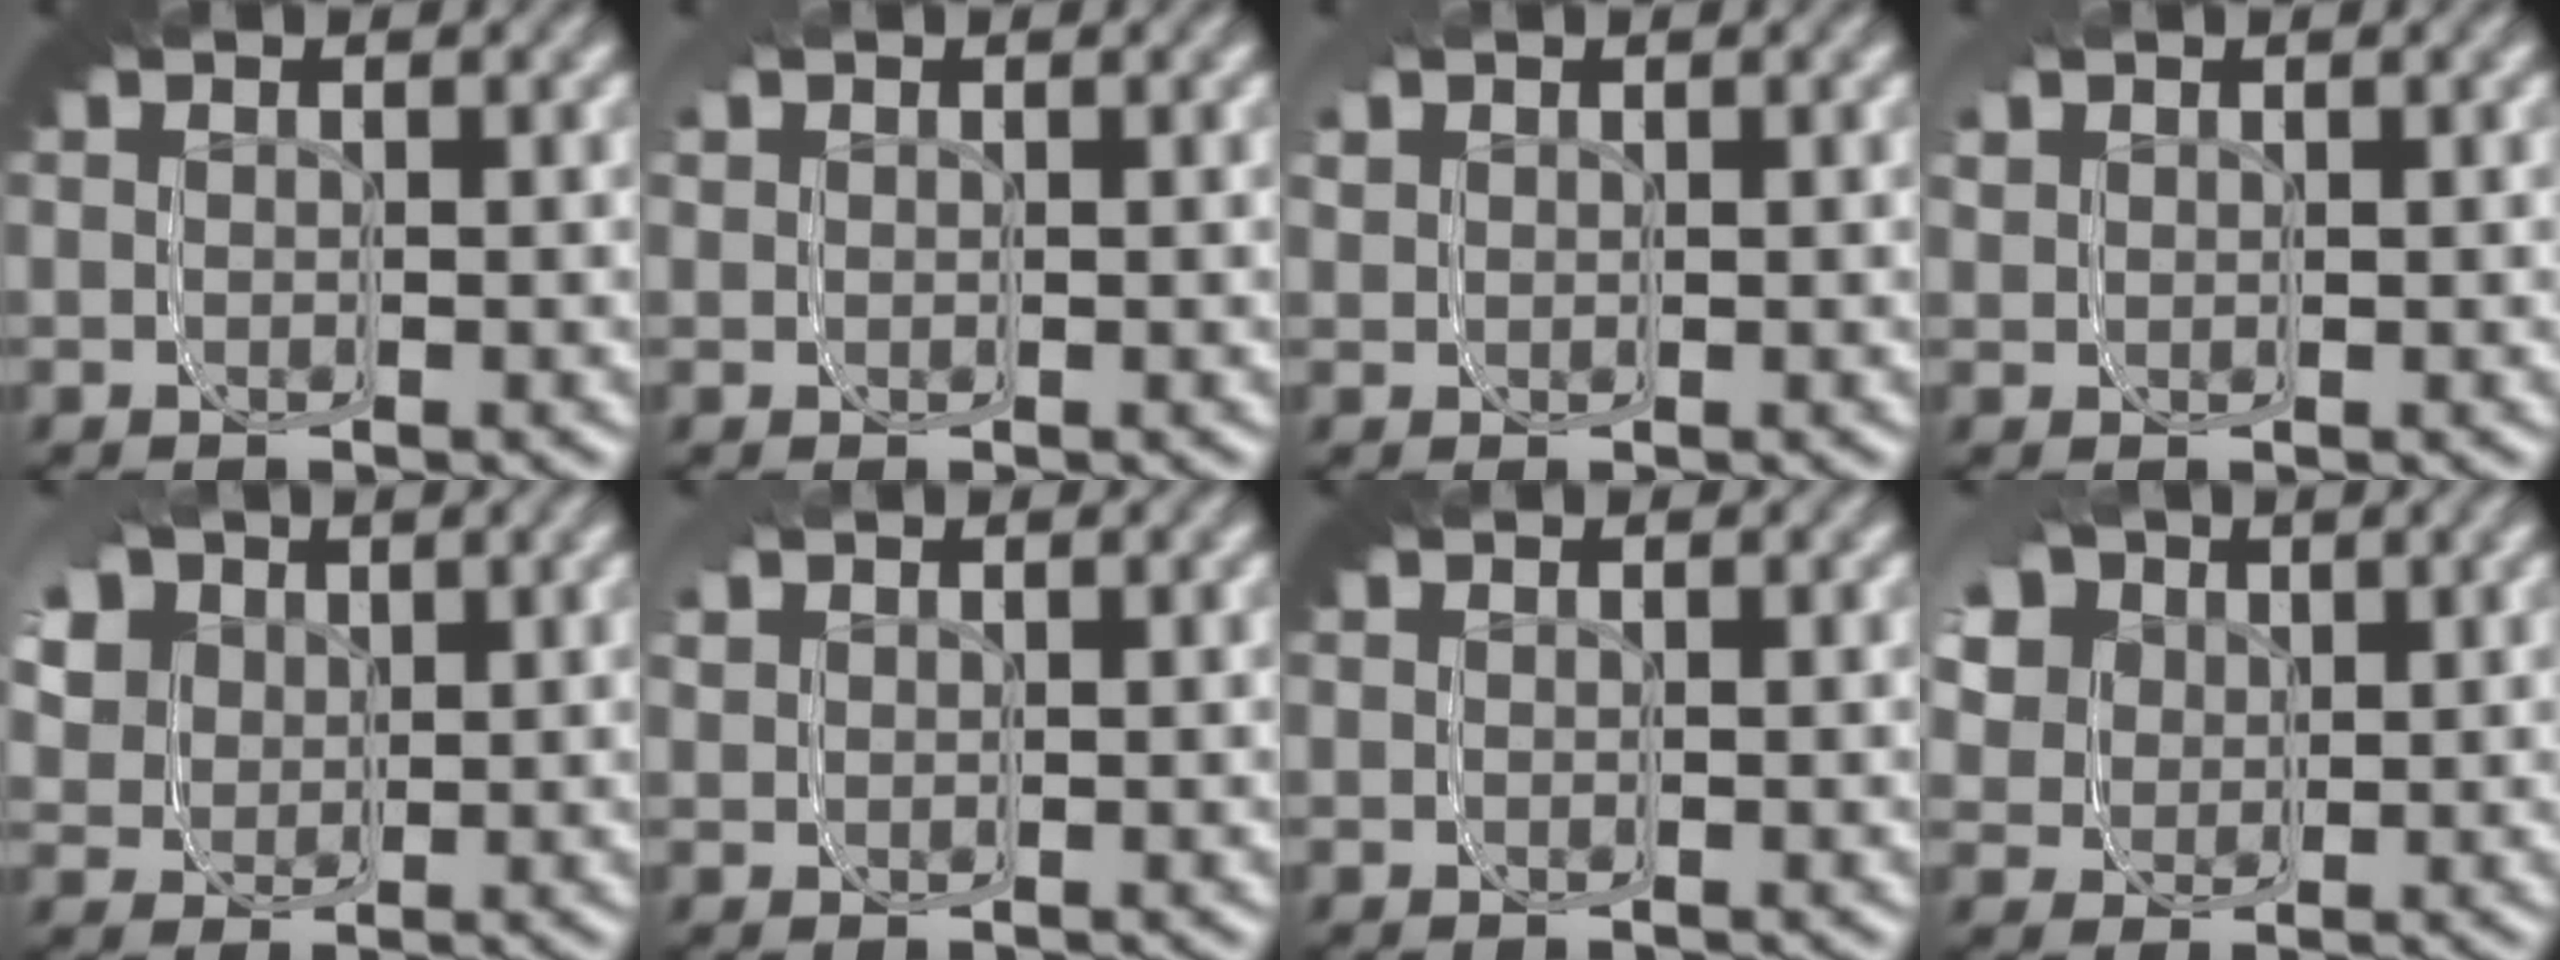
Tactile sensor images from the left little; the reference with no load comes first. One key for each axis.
{"total": 1.0, "fx": 0.7, "fy": 0.7, "fz": 0.1, "tx": -0.006, "ty": -0.001, "tz": 0.010}
{"total": 2.3, "fx": 1.2, "fy": 1.7, "fz": 0.9, "tx": -0.022, "ty": 0.003, "tz": 0.014}
{"total": 2.6, "fx": 1.3, "fy": 2.0, "fz": 1.0, "tx": -0.026, "ty": 0.004, "tz": 0.015}
{"total": 8.6, "fx": 2.2, "fy": 7.0, "fz": 4.4, "tx": -0.074, "ty": 0.015, "tz": 0.014}
{"total": 2.0, "fx": 1.1, "fy": 1.4, "fz": 0.7, "tx": -0.020, "ty": 0.001, "tz": 0.014}
{"total": 0.0}
{"total": 9.0, "fx": 2.0, "fy": 7.3, "fz": 4.9, "tx": -0.084, "ty": 0.009, "tz": 0.012}